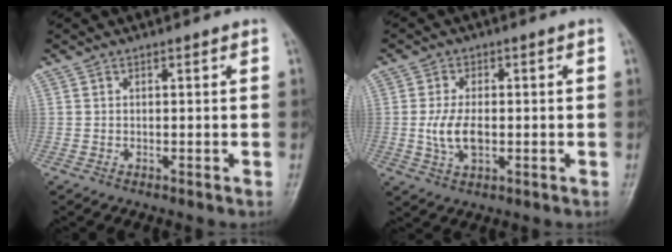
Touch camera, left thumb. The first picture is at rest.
{"total": 6.3, "force": [-0.6, 3.7, 5.0], "torque": [-0.098, 0.000, -0.011]}